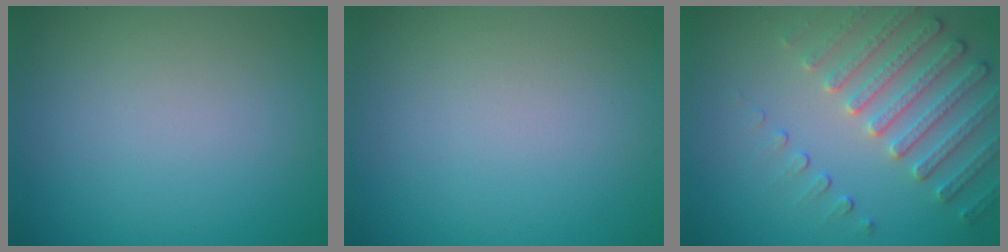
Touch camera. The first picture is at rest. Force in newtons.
{"total": 0.0}
{"total": 4.7, "press": 4.0, "slide": 2.4}